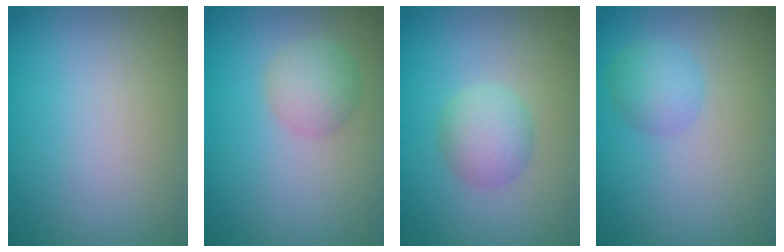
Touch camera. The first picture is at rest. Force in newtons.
{"total": 2.5, "press": 2.5, "slide": 0.0}
{"total": 2.7, "press": 2.7, "slide": 0.0}
{"total": 2.2, "press": 2.2, "slide": 0.0}